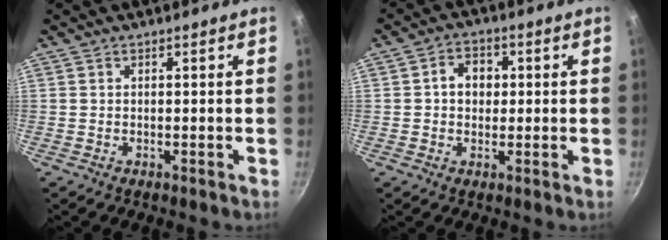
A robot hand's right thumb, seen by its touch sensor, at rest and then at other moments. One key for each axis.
{"total": 5.4, "fx": 0.5, "fy": 4.4, "fz": 3.0, "tx": -0.021, "ty": 0.008, "tz": 0.002}